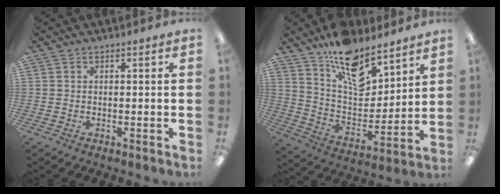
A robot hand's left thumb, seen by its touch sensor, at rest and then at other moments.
{"total": 16.2, "force": [11.9, 7.5, 8.1], "torque": [-0.140, -0.076, 0.214]}